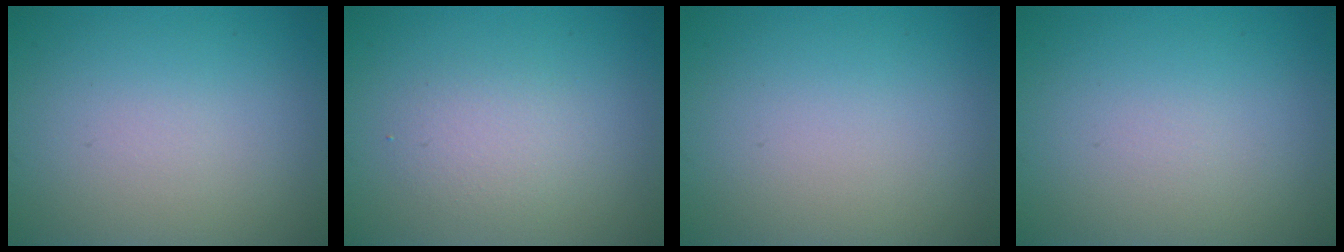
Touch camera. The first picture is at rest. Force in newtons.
{"total": 2.1, "press": 2.1, "slide": 0.0}
{"total": 0.0}
{"total": 0.0}